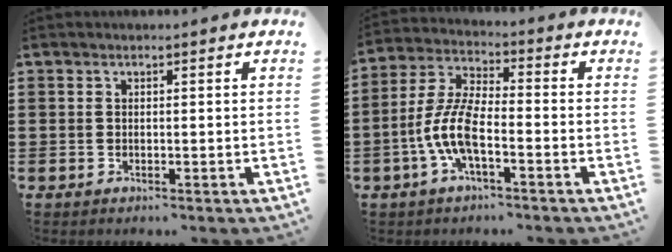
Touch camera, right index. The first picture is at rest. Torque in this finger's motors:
{"motor_torque": [2.14, 0.00, 0.36, 0.21]}